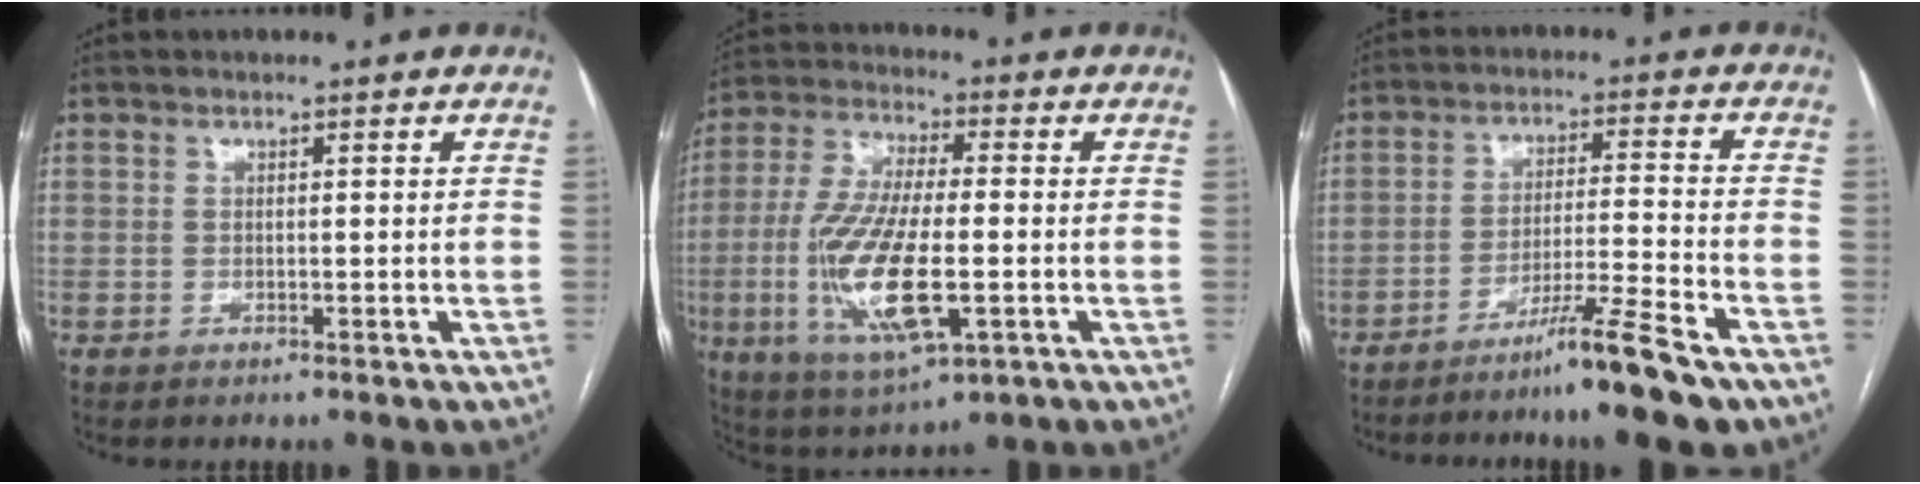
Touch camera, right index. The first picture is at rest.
{"total": 16.0, "force": [-3.5, 4.2, 15.0], "torque": [-0.317, -0.017, -0.057]}
{"total": 10.1, "force": [-7.3, -1.1, 7.0], "torque": [-0.112, -0.022, -0.127]}